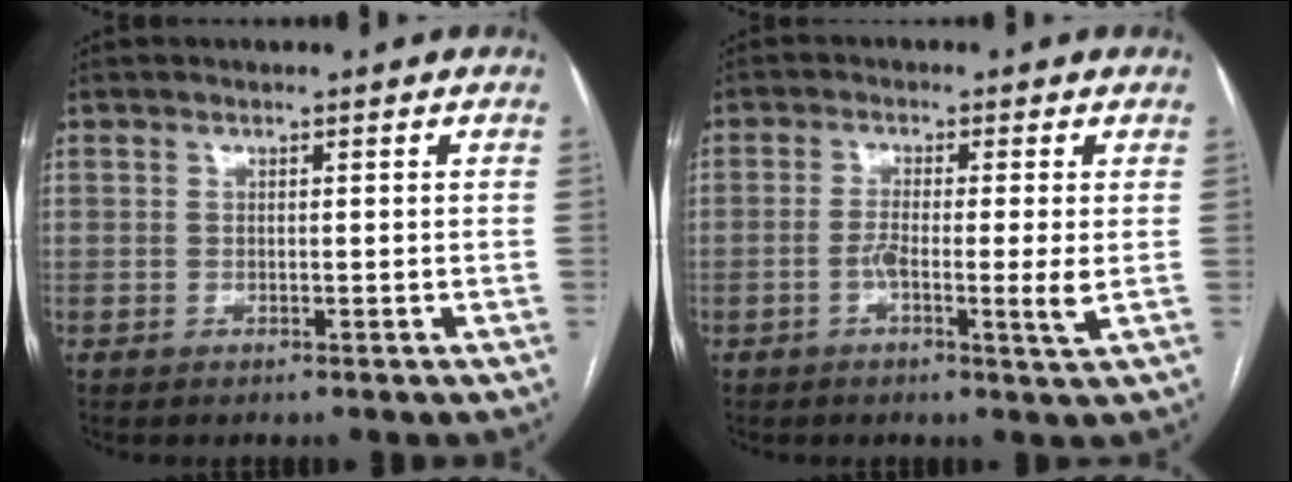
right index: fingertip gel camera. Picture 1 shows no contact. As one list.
[{"total": 4.8, "force": [-0.9, -0.2, 4.8], "torque": [-0.088, -0.007, -0.019]}]